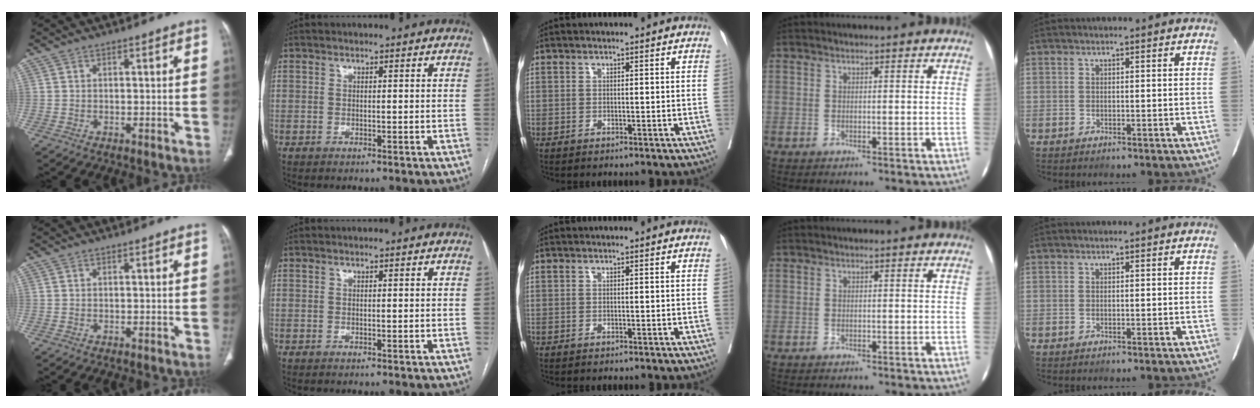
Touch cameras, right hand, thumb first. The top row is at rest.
{}